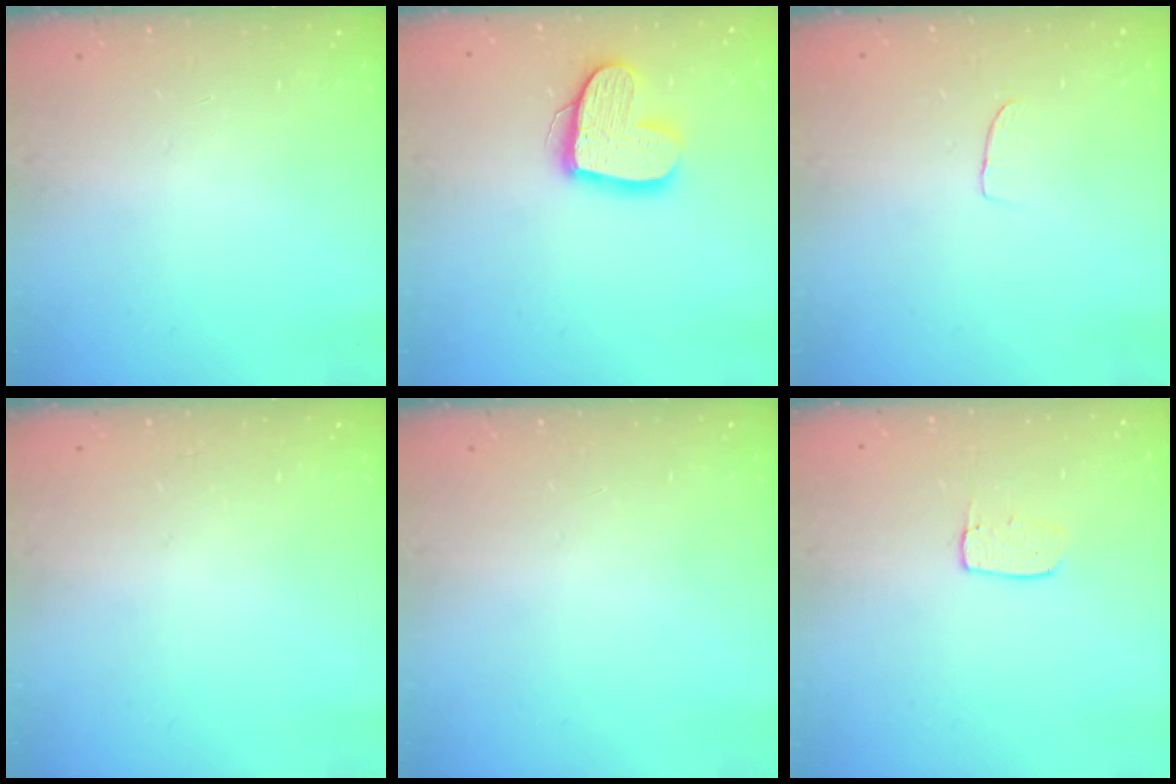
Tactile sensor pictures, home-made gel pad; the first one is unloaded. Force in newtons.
{"total": 15.0, "press": 15.0, "slide": 1.1}
{"total": 2.5, "press": 2.5, "slide": 0.1}
{"total": 0.0}
{"total": 0.0}
{"total": 6.0, "press": 6.0, "slide": 0.3}